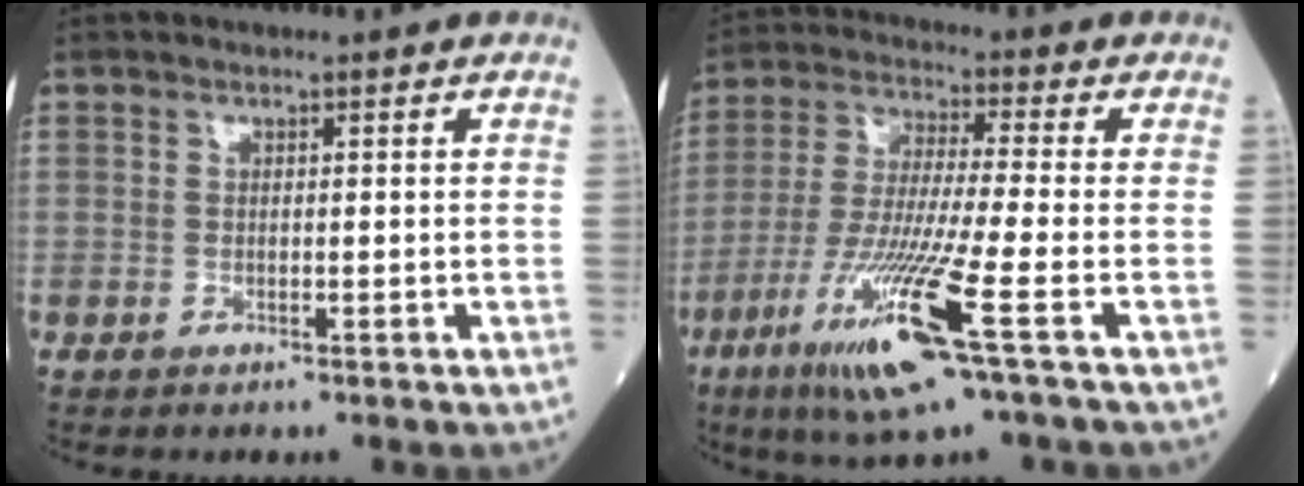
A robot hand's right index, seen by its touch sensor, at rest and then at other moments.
{"total": 14.0, "force": [-6.2, -0.6, 12.5], "torque": [-0.260, -0.032, -0.116]}